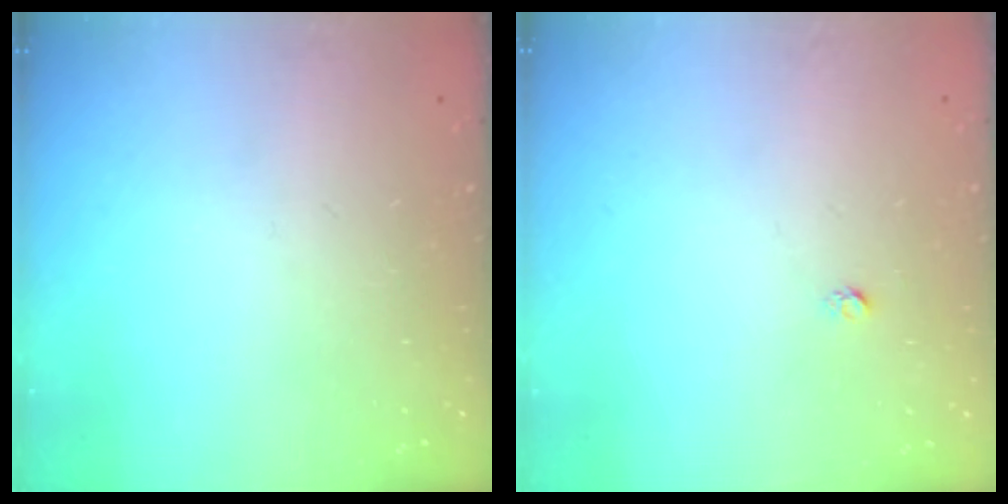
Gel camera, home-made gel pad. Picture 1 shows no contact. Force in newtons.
{"total": 1.6, "press": 1.5, "slide": 0.1}